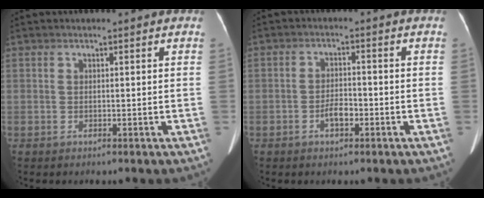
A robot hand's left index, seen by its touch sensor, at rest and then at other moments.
{"total": 2.9, "force": [-1.4, 1.3, 2.2], "torque": [-0.040, 0.005, -0.026]}